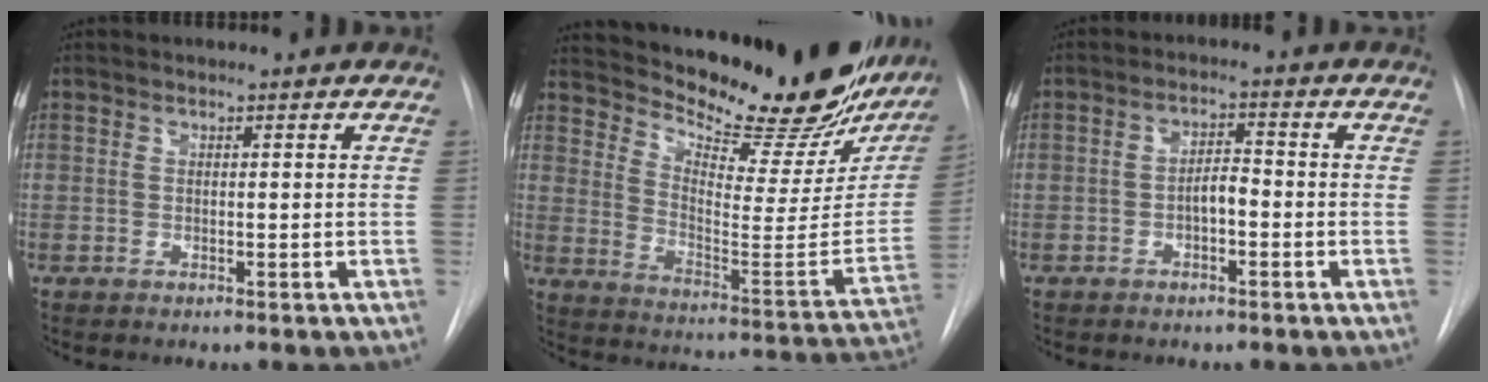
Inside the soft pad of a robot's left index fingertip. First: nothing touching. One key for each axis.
{"total": 28.0, "fx": 24.0, "fy": 7.3, "fz": 12.5, "tx": -0.200, "ty": -0.077, "tz": 0.310}
{"total": 2.9, "fx": -1.1, "fy": 1.0, "fz": 2.5, "tx": -0.039, "ty": 0.006, "tz": -0.019}